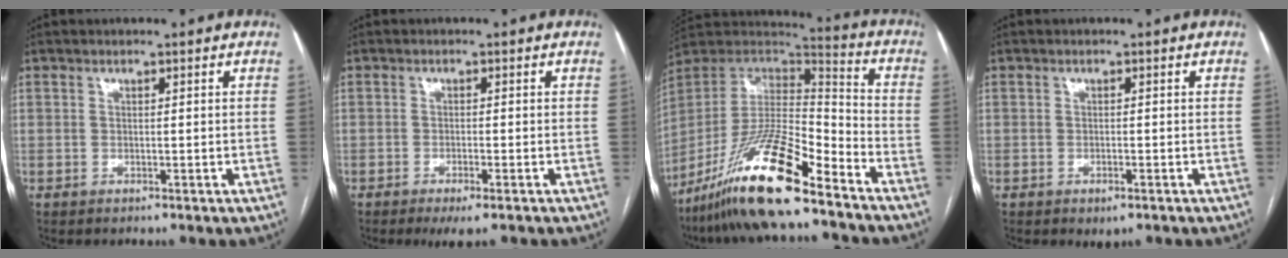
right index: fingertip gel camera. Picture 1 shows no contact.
{"total": 3.6, "force": [-2.4, 0.5, 2.7], "torque": [-0.040, -0.008, -0.036]}
{"total": 19.4, "force": [-13.6, 3.1, 13.5], "torque": [-0.276, -0.016, -0.250]}
{"total": 1.7, "force": [-1.0, 0.6, 1.3], "torque": [-0.019, -0.002, -0.008]}